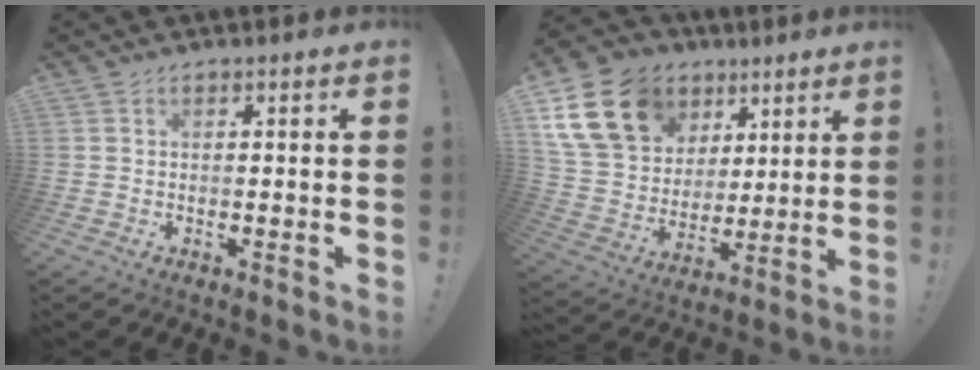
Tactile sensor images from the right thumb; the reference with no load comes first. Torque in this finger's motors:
{"motor_torque": [0.16, 1.42, 1.16, 1.04, 0.09]}